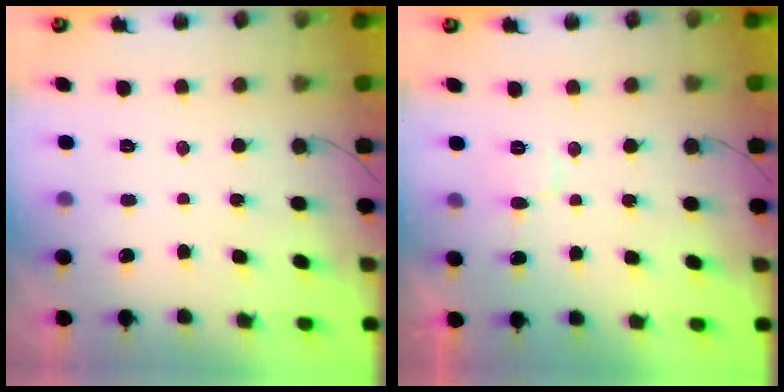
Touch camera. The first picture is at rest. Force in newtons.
{"total": 4.9, "press": 4.9, "slide": 0.5}